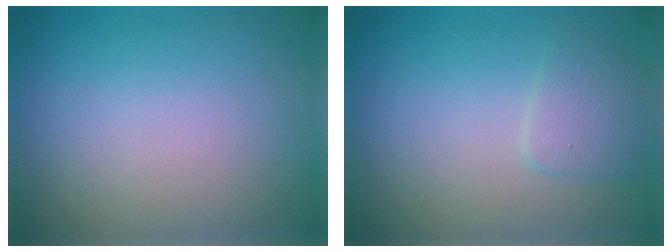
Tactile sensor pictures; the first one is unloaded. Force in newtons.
{"total": 1.7, "press": 1.7, "slide": 0.0}